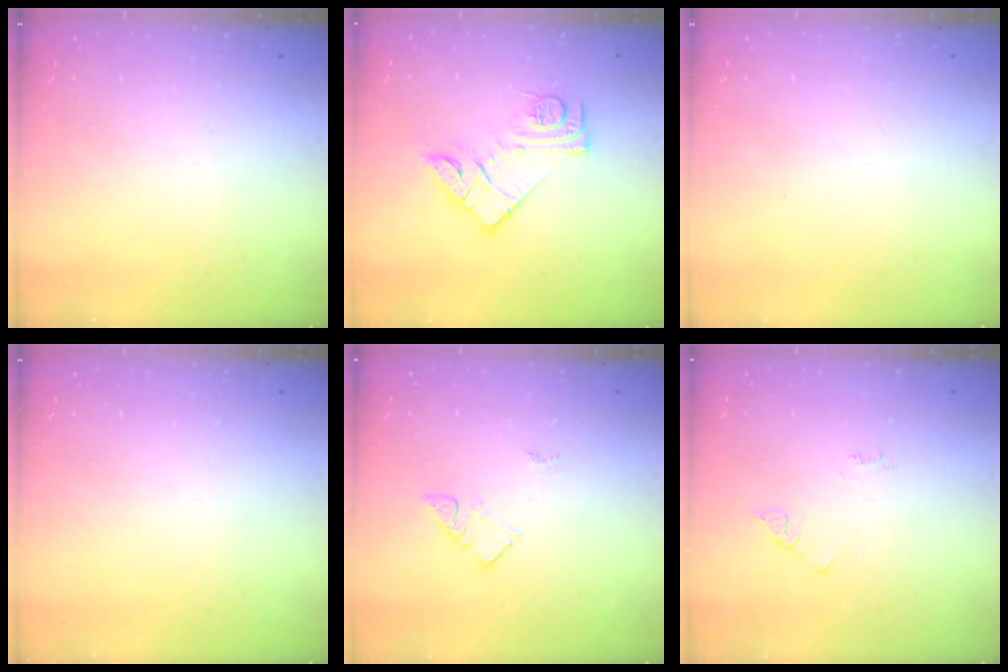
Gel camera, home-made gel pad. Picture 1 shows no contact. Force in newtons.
{"total": 12.6, "press": 12.6, "slide": 0.8}
{"total": 1.7, "press": 1.6, "slide": 0.1}
{"total": 0.0}
{"total": 3.0, "press": 3.0, "slide": 0.2}
{"total": 2.7, "press": 2.7, "slide": 0.4}